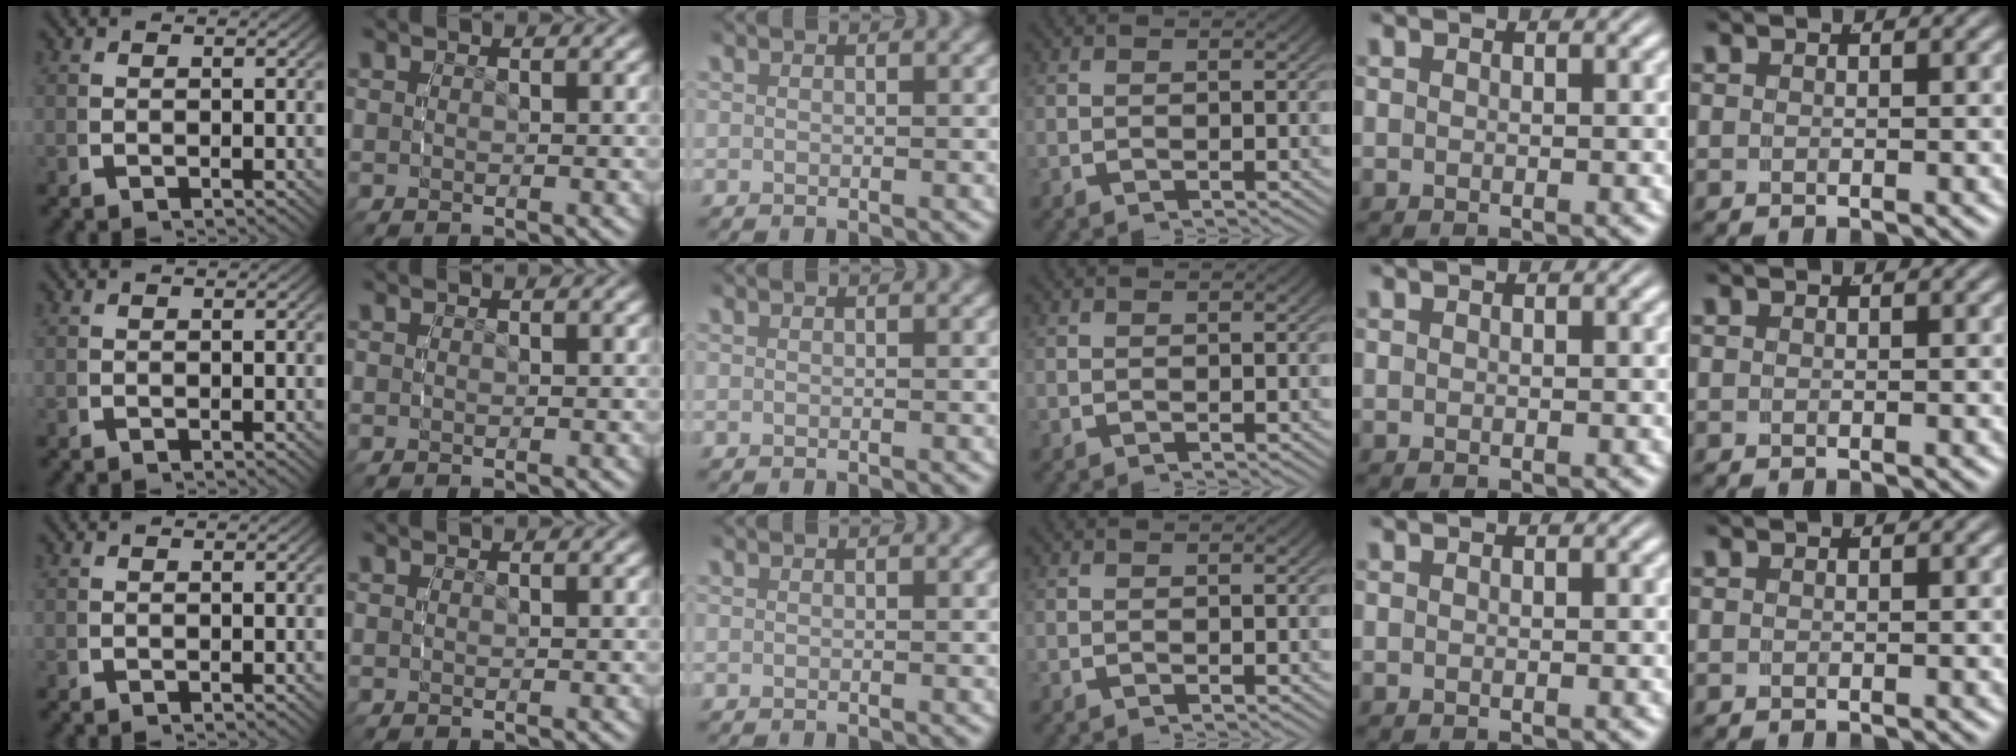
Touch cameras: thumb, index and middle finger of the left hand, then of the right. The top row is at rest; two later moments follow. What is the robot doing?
{"motion": "reach", "object": "pen bag"}